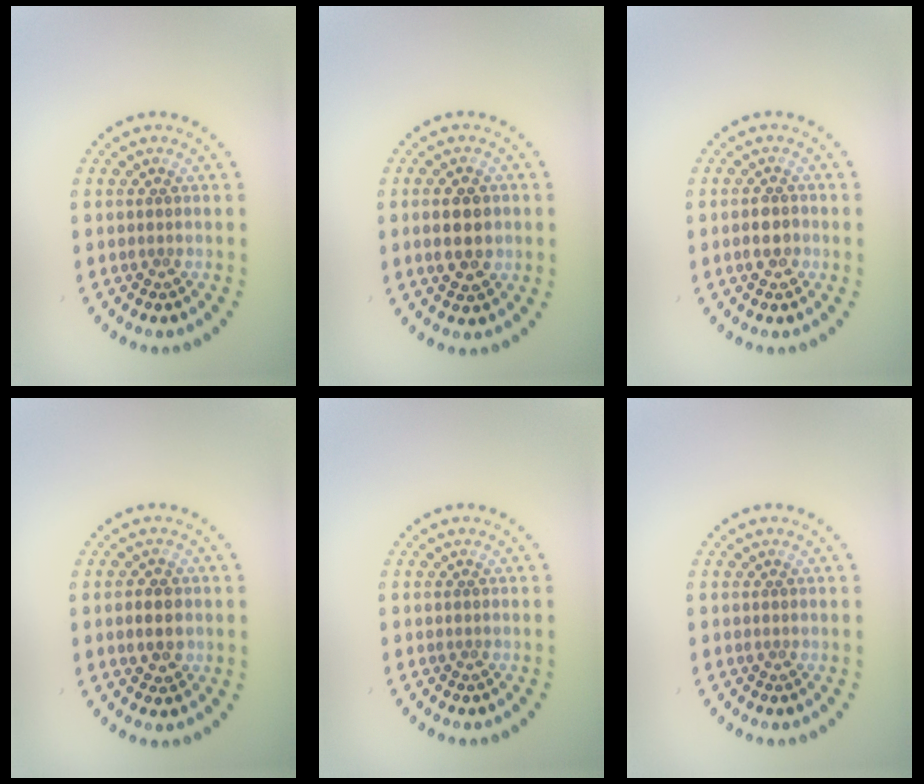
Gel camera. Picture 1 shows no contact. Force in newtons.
{"total": 4.2, "press": 4.2, "slide": 0.2}
{"total": 1.7, "press": 1.7, "slide": 0.2}
{"total": 2.5, "press": 2.5, "slide": 0.2}
{"total": 0.0}
{"total": 0.0}